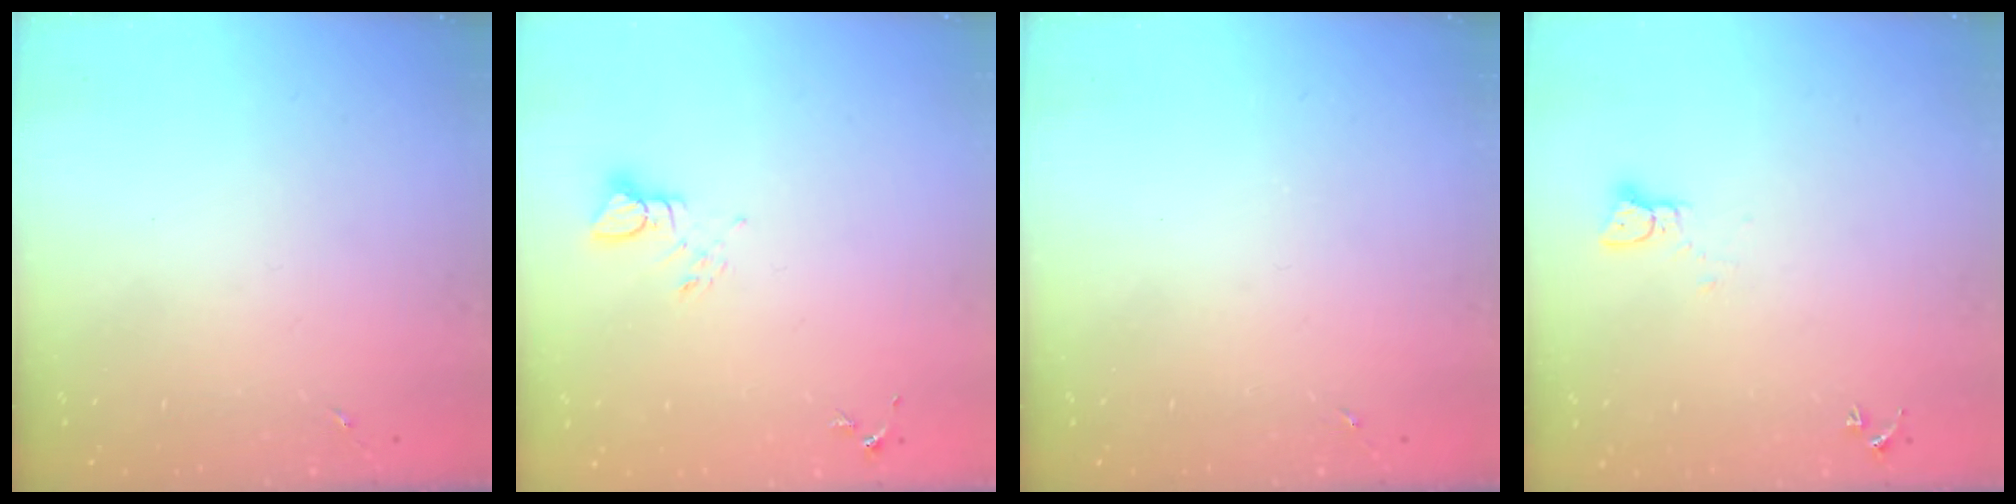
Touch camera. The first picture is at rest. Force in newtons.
{"total": 3.8, "press": 3.7, "slide": 0.4}
{"total": 0.0}
{"total": 2.1, "press": 2.1, "slide": 0.2}